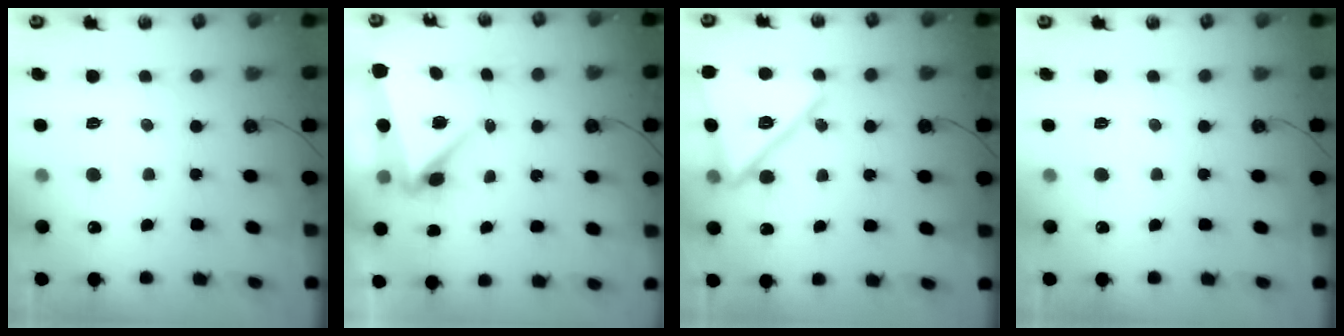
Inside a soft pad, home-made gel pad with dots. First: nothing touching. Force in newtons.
{"total": 7.3, "press": 7.2, "slide": 0.7}
{"total": 18.4, "press": 18.4, "slide": 1.1}
{"total": 0.0}